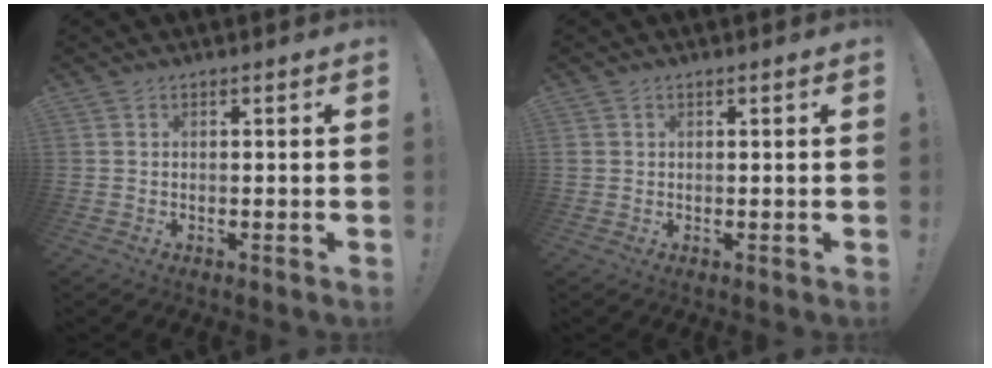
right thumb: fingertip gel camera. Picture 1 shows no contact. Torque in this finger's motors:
{"motor_torque": [-0.10, 0.12, 0.03, 0.03, 0.00]}